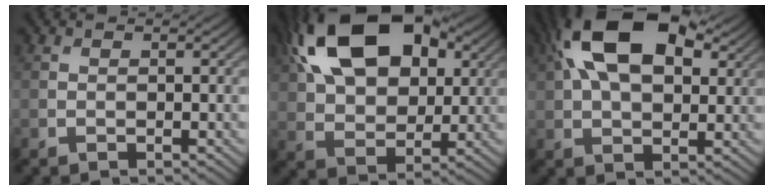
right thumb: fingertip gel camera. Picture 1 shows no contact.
{"total": 18.9, "force": [7.7, 11.3, 13.0], "torque": [-0.262, 0.048, 0.112]}
{"total": 17.2, "force": [6.4, 9.6, 12.8], "torque": [-0.242, 0.043, 0.092]}